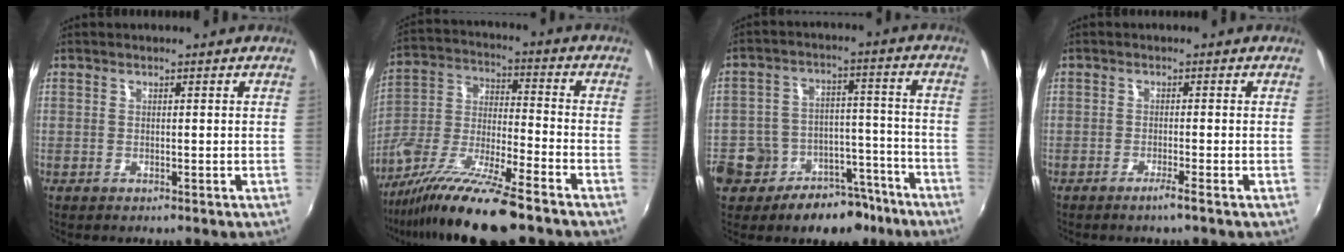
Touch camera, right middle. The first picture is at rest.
{"total": 16.7, "force": [-12.3, 2.2, 11.0], "torque": [-0.223, -0.019, -0.229]}
{"total": 15.6, "force": [-9.8, 10.5, 6.3], "torque": [-0.140, 0.030, -0.120]}
{"total": 1.8, "force": [-1.2, -0.6, 1.2], "torque": [-0.024, -0.001, -0.025]}